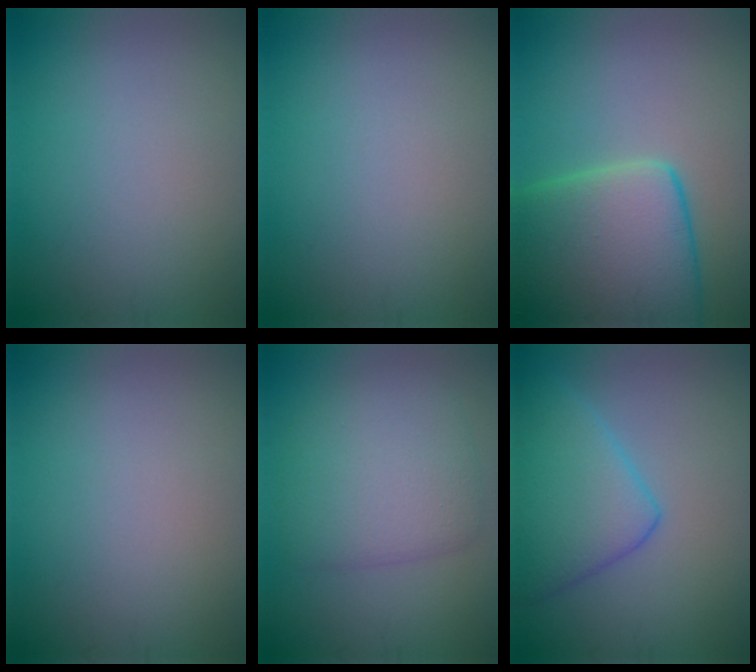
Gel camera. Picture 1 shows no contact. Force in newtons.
{"total": 0.0}
{"total": 11.6, "press": 11.5, "slide": 1.0}
{"total": 0.0}
{"total": 5.6, "press": 5.6, "slide": 0.3}
{"total": 5.9, "press": 5.9, "slide": 0.2}